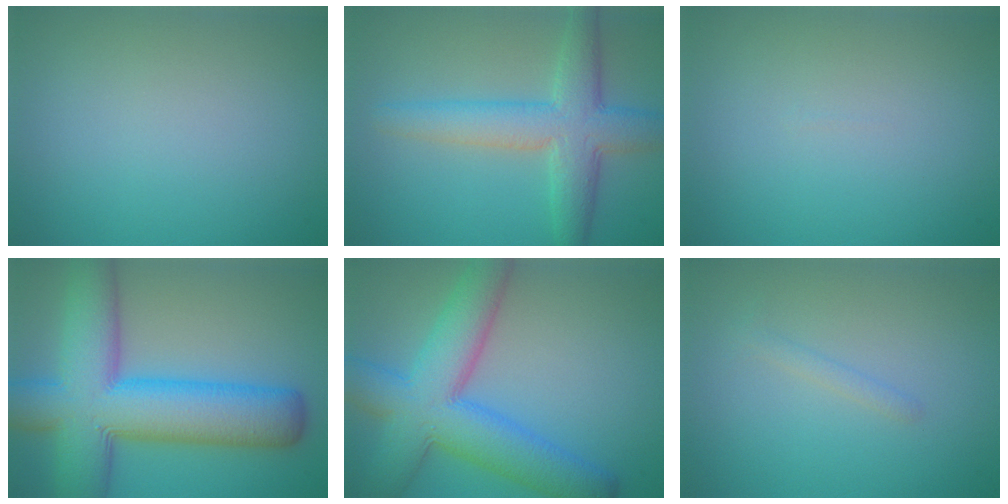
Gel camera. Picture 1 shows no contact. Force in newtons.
{"total": 6.0, "press": 6.0, "slide": 0.2}
{"total": 0.0}
{"total": 12.7, "press": 12.7, "slide": 0.5}
{"total": 9.7, "press": 9.7, "slide": 0.3}
{"total": 0.9, "press": 0.9, "slide": 0.1}